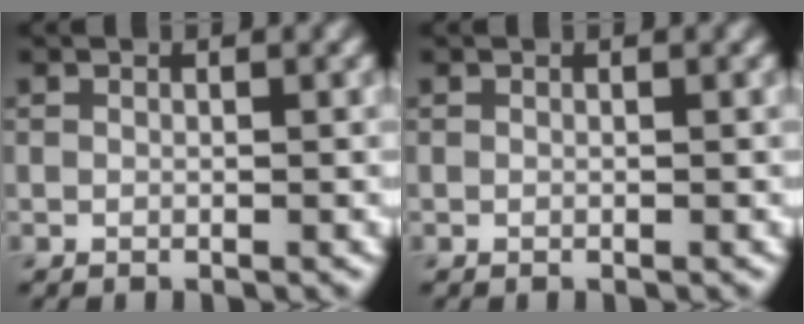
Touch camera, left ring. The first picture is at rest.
{"total": 0.0}